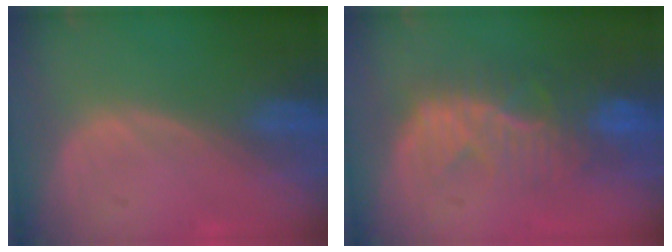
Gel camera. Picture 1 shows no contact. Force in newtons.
{"total": 10.1, "press": 8.6, "slide": 5.2}